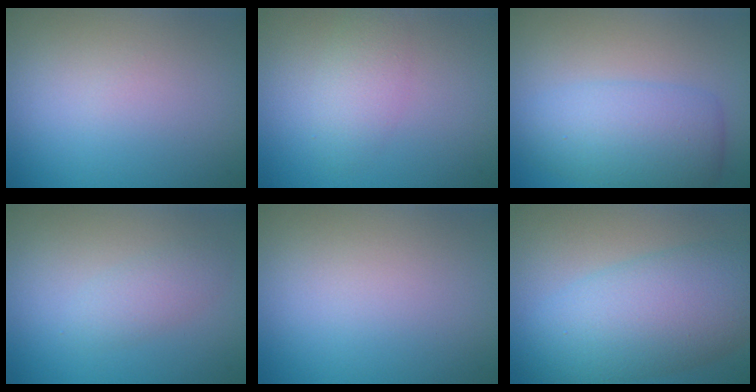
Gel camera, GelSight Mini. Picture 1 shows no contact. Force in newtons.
{"total": 2.2, "press": 2.2, "slide": 0.1}
{"total": 5.4, "press": 5.4, "slide": 0.3}
{"total": 1.8, "press": 1.8, "slide": 0.1}
{"total": 0.0}
{"total": 8.7, "press": 8.6, "slide": 0.2}